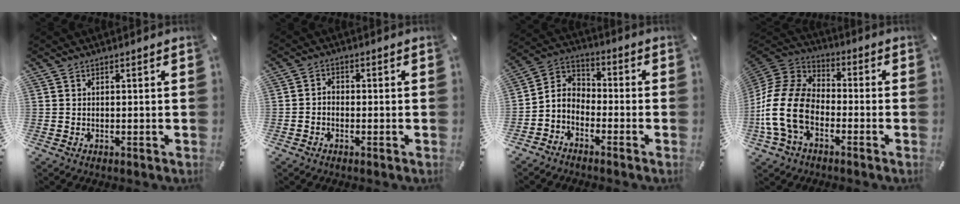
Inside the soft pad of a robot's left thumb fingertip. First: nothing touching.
{"total": 2.0, "force": [-1.4, 1.2, 0.7], "torque": [-0.013, 0.010, -0.029]}
{"total": 5.1, "force": [-3.9, 3.3, 0.7], "torque": [-0.030, 0.008, -0.085]}
{"total": 16.6, "force": [-6.5, 11.1, 10.5], "torque": [-0.232, 0.032, -0.119]}